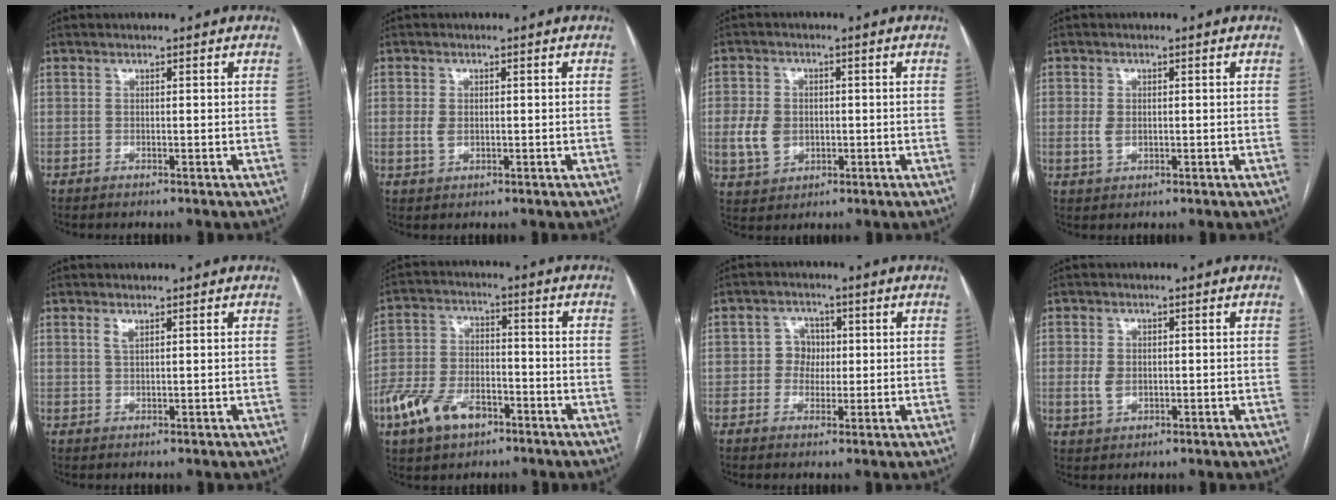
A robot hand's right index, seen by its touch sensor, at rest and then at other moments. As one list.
[{"total": 2.5, "force": [0.0, 1.7, 1.9], "torque": [-0.036, 0.001, 0.005]}, {"total": 6.8, "force": [-0.5, 5.5, 4.0], "torque": [-0.084, 0.010, 0.002]}, {"total": 2.8, "force": [0.0, 1.9, 2.0], "torque": [-0.040, 0.002, 0.006]}, {"total": 1.3, "force": [0.8, 0.4, 1.0], "torque": [-0.023, 0.001, 0.018]}, {"total": 11.1, "force": [-5.9, 6.2, 7.2], "torque": [-0.153, 0.010, -0.104]}, {"total": 4.2, "force": [0.2, 3.8, 1.6], "torque": [-0.022, 0.016, 0.003]}, {"total": 3.6, "force": [0.0, 2.6, 2.5], "torque": [-0.051, 0.004, 0.006]}]